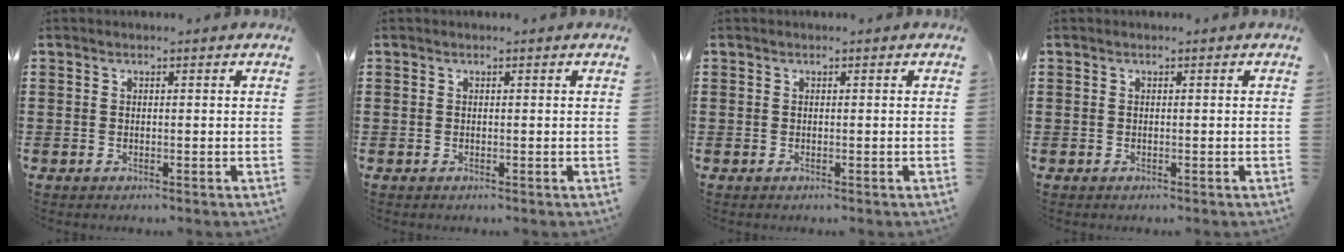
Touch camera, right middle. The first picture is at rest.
{"total": 0.0}
{"total": 0.0}
{"total": 0.0}